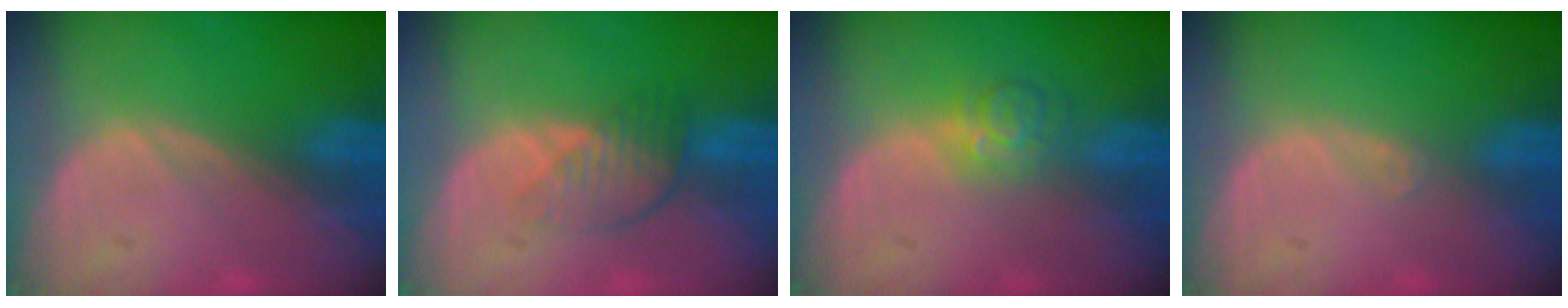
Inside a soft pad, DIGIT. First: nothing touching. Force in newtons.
{"total": 3.9, "press": 3.6, "slide": 1.5}
{"total": 3.5, "press": 3.5, "slide": 0.2}
{"total": 0.6, "press": 0.5, "slide": 0.4}